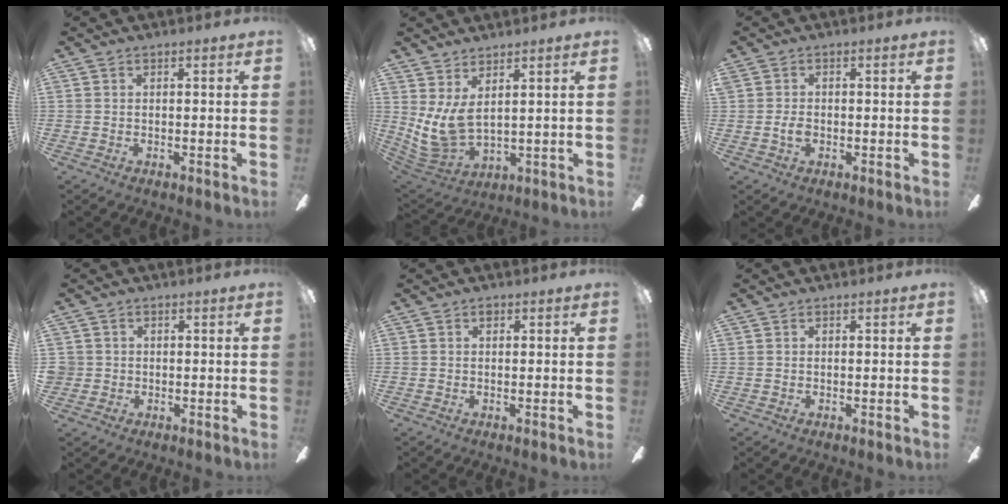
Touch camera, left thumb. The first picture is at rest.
{"total": 8.6, "force": [3.1, 4.6, 6.6], "torque": [-0.158, -0.026, 0.063]}
{"total": 2.1, "force": [-0.4, 1.4, 1.6], "torque": [-0.028, 0.005, -0.007]}
{"total": 2.4, "force": [0.3, 2.3, 0.2], "torque": [-0.011, 0.003, 0.007]}
{"total": 0.9, "force": [0.4, 0.6, 0.5], "torque": [-0.010, 0.004, 0.007]}
{"total": 0.0}